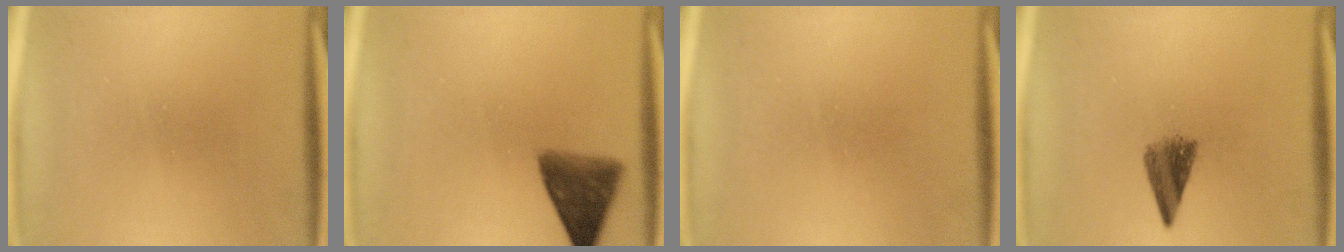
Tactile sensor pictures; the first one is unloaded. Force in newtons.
{"total": 7.0}
{"total": 1.6}
{"total": 4.0}